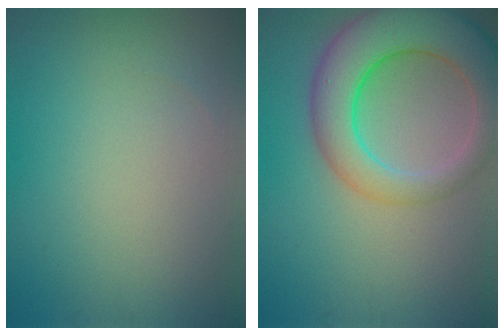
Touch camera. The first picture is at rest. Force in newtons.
{"total": 8.8, "press": 8.7, "slide": 0.5}